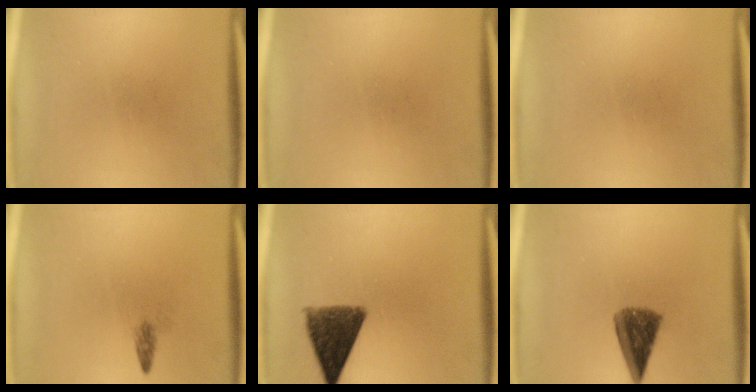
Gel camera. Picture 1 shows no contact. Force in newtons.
{"total": 0.0}
{"total": 0.0}
{"total": 1.1}
{"total": 10.1}
{"total": 7.3}